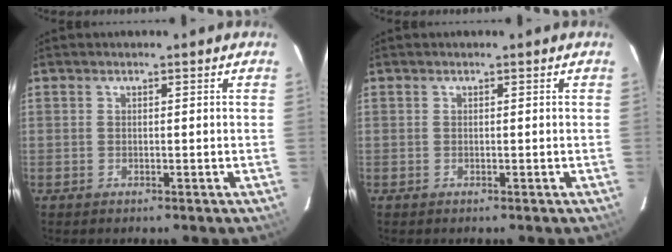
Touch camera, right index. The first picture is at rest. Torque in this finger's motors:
{"motor_torque": [-0.05, 0.00, 0.00, 0.00]}